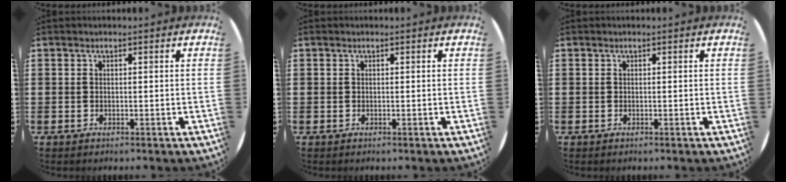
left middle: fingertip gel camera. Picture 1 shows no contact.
{"total": 0.0}
{"total": 0.0}